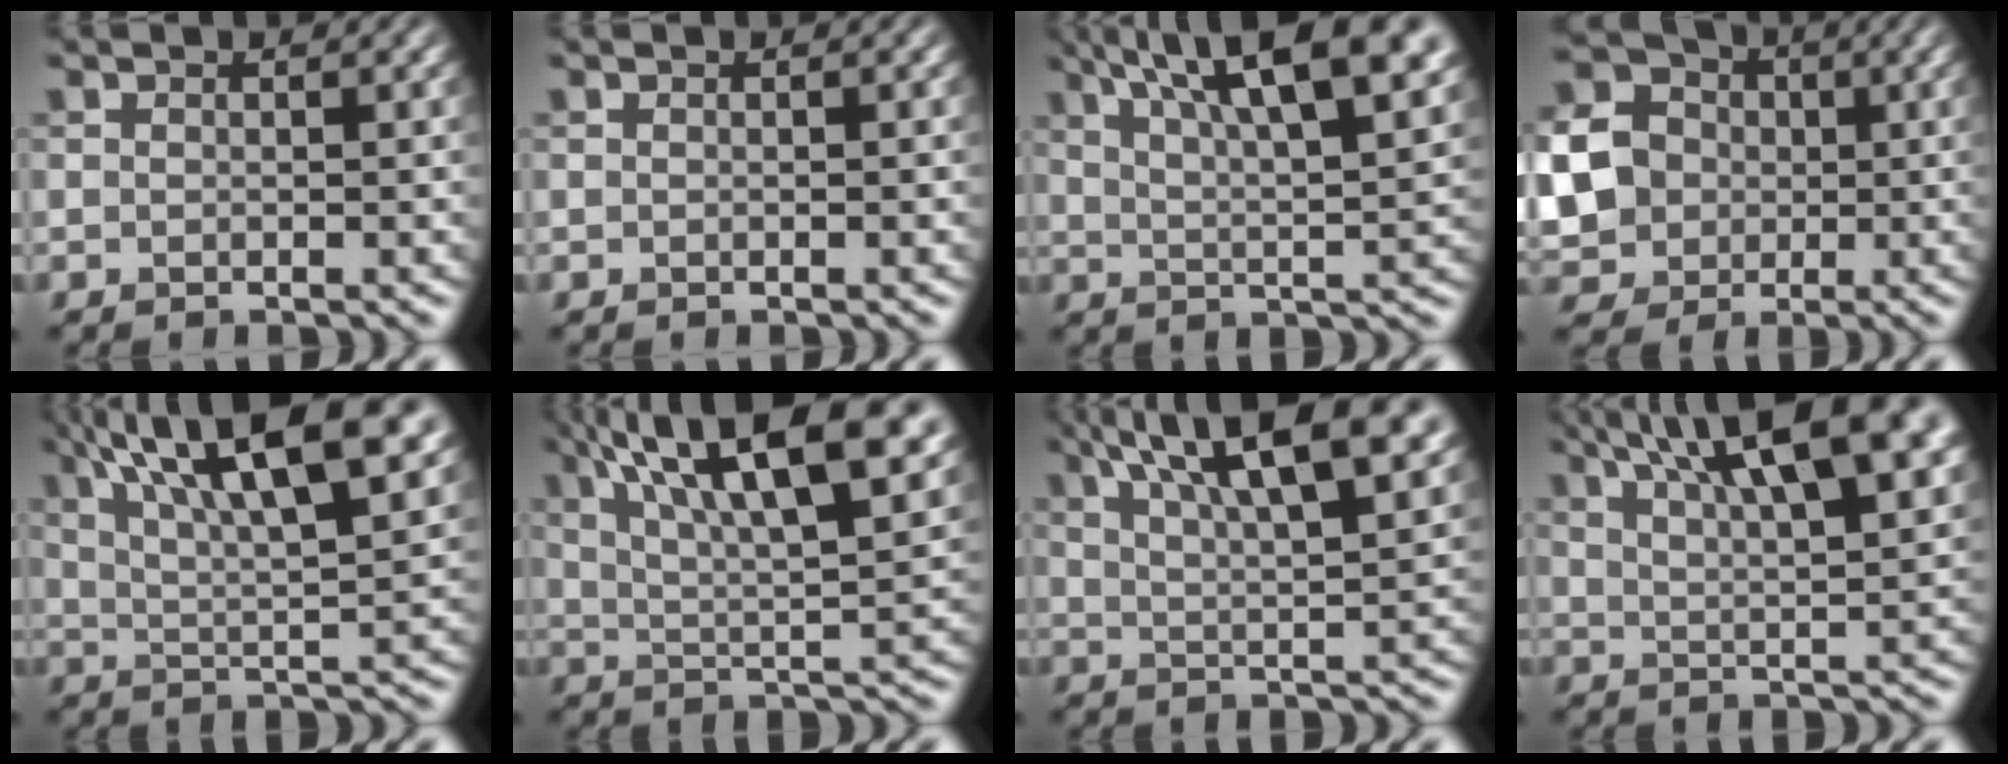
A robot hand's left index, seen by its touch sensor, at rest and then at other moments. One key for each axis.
{"total": 0.0}
{"total": 12.4, "fx": 7.2, "fy": 3.5, "fz": 9.5, "tx": -0.124, "ty": 0.023, "tz": 0.096}
{"total": 9.2, "fx": -0.7, "fy": 8.3, "fz": 3.9, "tx": -0.113, "ty": -0.007, "tz": -0.034}
{"total": 14.3, "fx": 7.9, "fy": 4.1, "fz": 11.2, "tx": -0.162, "ty": 0.024, "tz": 0.113}
{"total": 16.0, "fx": 8.4, "fy": 5.2, "fz": 12.6, "tx": -0.185, "ty": 0.031, "tz": 0.117}
{"total": 12.3, "fx": 7.1, "fy": 3.5, "fz": 9.4, "tx": -0.128, "ty": 0.025, "tz": 0.097}
{"total": 13.3, "fx": 7.6, "fy": 4.0, "fz": 10.1, "tx": -0.130, "ty": 0.030, "tz": 0.096}